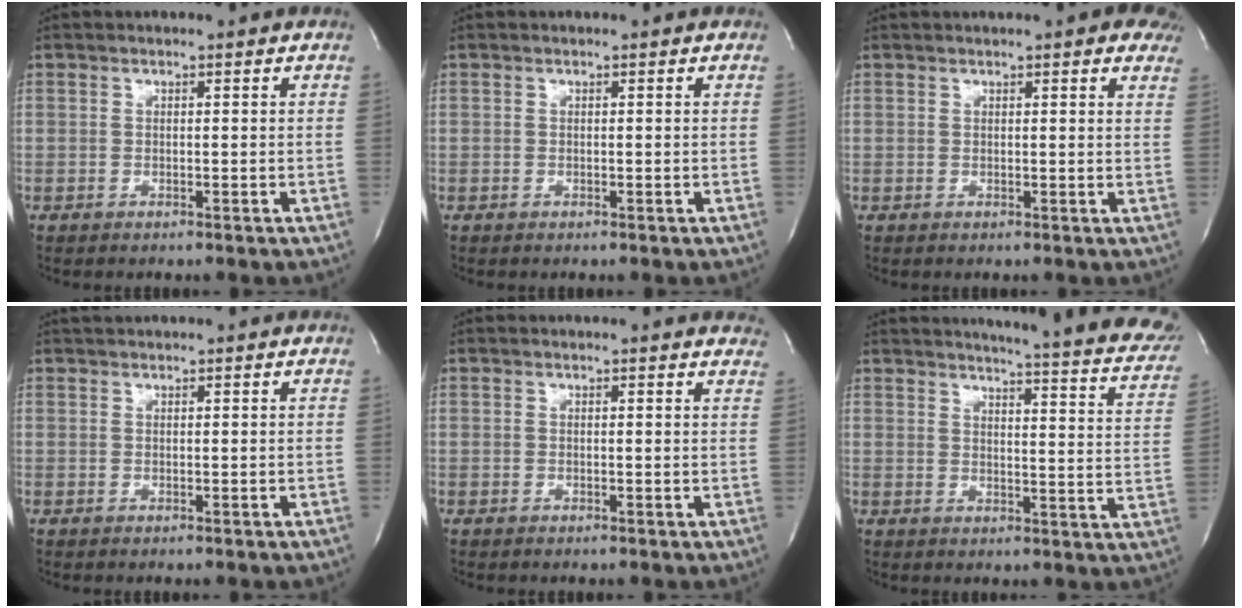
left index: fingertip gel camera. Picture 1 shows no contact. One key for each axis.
{"total": 0.0}
{"total": 9.3, "fx": 7.5, "fy": 2.1, "fz": 5.0, "tx": -0.057, "ty": 0.010, "tz": 0.071}
{"total": 2.0, "fx": 1.9, "fy": 0.3, "fz": 0.5, "tx": -0.010, "ty": 0.025, "tz": 0.035}
{"total": 9.0, "fx": 8.5, "fy": 1.9, "fz": 2.2, "tx": -0.010, "ty": 0.004, "tz": 0.073}
{"total": 22.6, "fx": 20.0, "fy": 2.4, "fz": 10.4, "tx": -0.134, "ty": -0.075, "tz": 0.213}